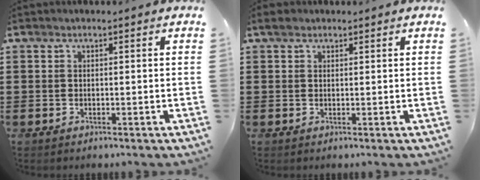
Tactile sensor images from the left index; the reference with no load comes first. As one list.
[{"total": 1.4, "force": [0.9, 0.8, 0.6], "torque": [-0.014, 0.006, 0.018]}]